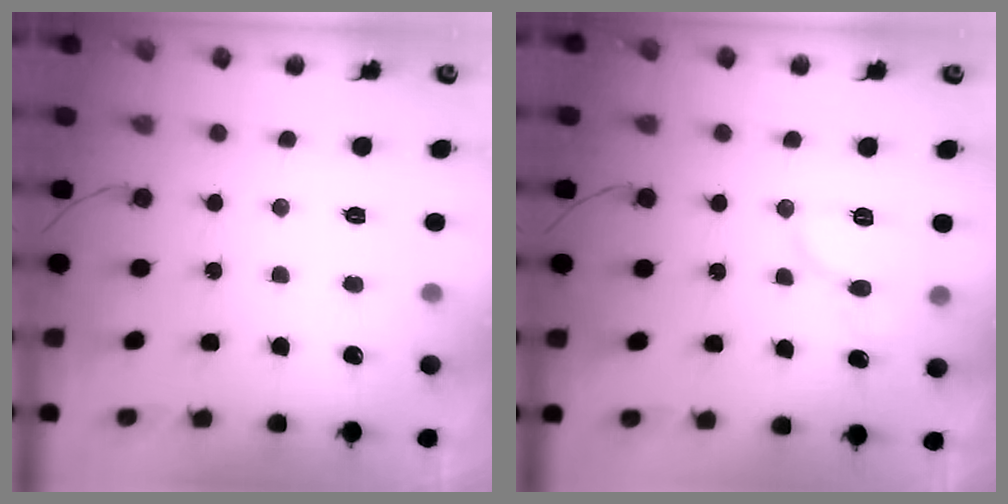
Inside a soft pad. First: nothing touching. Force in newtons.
{"total": 10.6, "press": 10.6, "slide": 1.1}